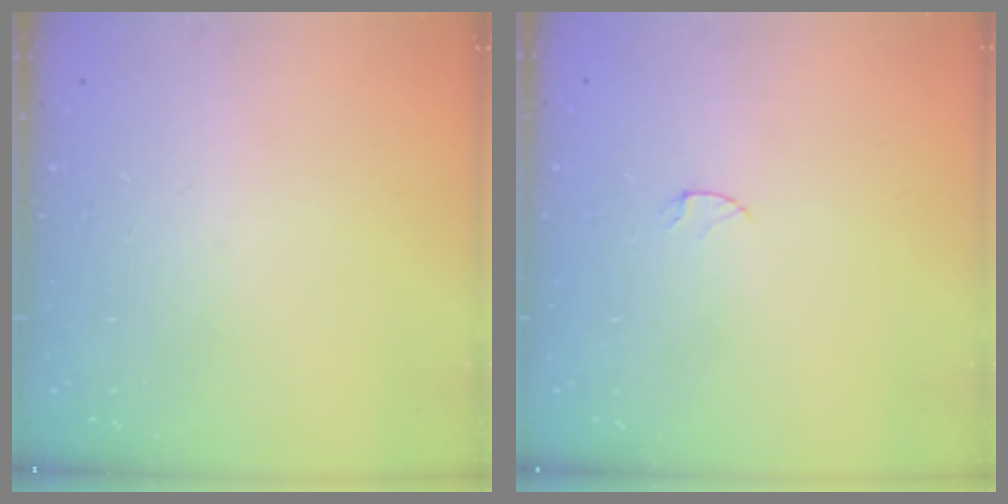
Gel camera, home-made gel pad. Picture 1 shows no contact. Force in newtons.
{"total": 2.9, "press": 2.9, "slide": 0.3}